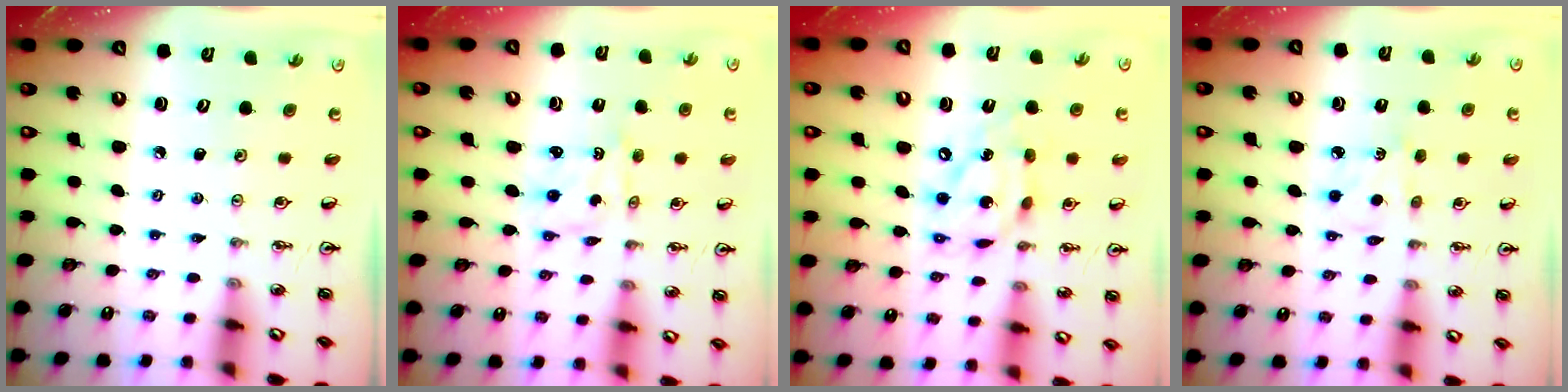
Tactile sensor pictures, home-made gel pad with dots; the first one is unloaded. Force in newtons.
{"total": 1.1, "press": 1.1, "slide": 0.1}
{"total": 14.0, "press": 13.9, "slide": 1.4}
{"total": 6.1, "press": 6.1, "slide": 0.5}